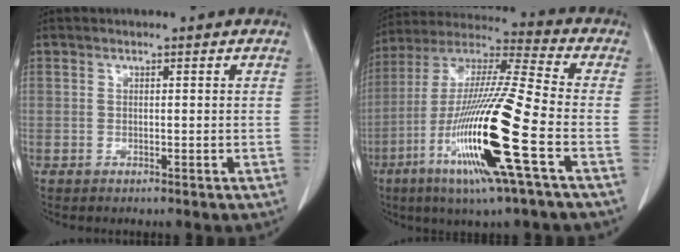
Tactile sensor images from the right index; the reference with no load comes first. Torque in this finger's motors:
{"motor_torque": [2.14, 0.00, 1.05, 0.21]}